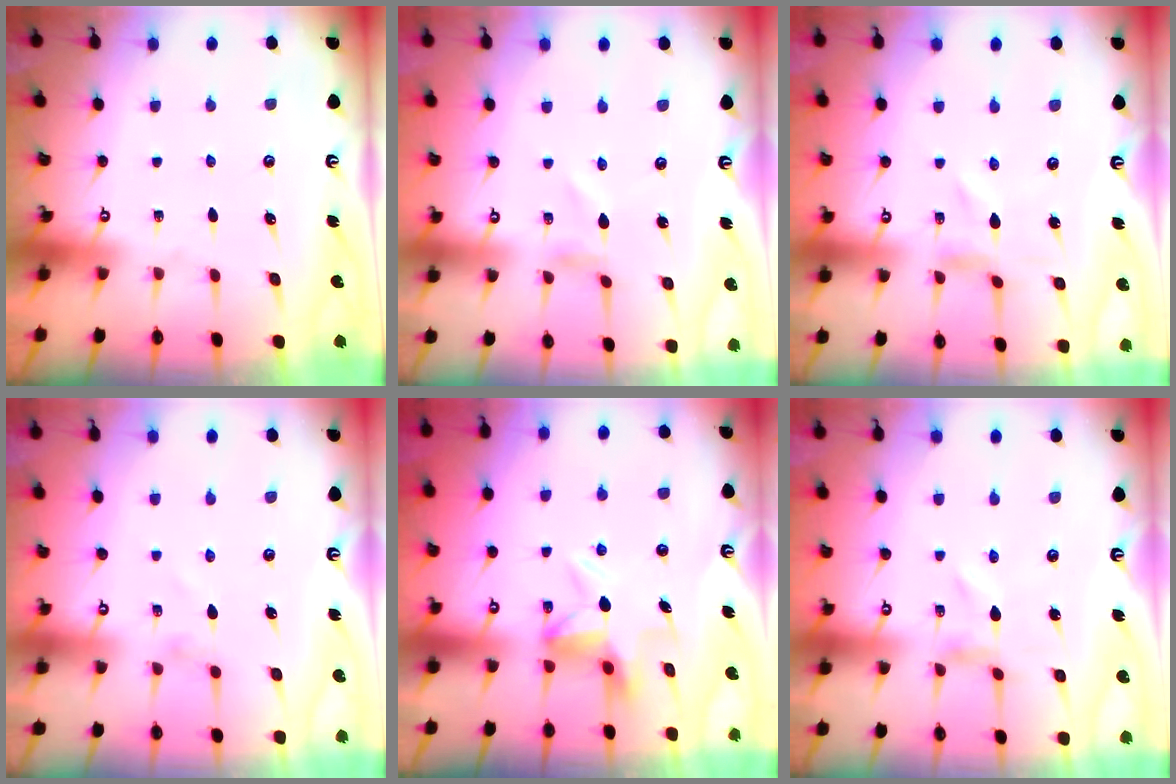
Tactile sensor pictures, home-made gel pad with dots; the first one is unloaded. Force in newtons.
{"total": 1.1, "press": 1.1, "slide": 0.1}
{"total": 1.0, "press": 1.0, "slide": 0.2}
{"total": 0.8, "press": 0.8, "slide": 0.1}
{"total": 5.9, "press": 5.9, "slide": 0.4}
{"total": 0.0}